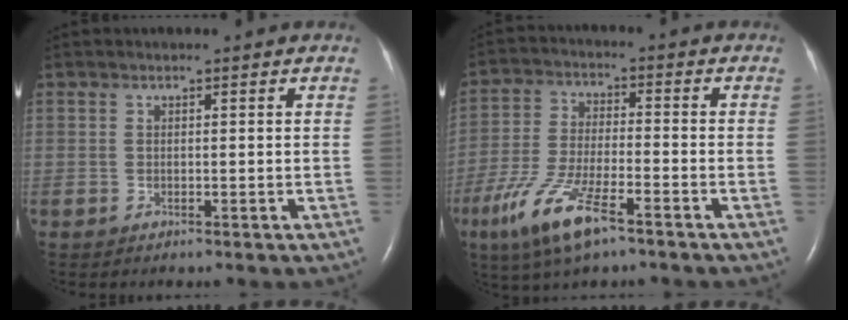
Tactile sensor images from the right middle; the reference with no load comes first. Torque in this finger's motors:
{"motor_torque": [1.10, -1.04, 0.30, 0.15]}